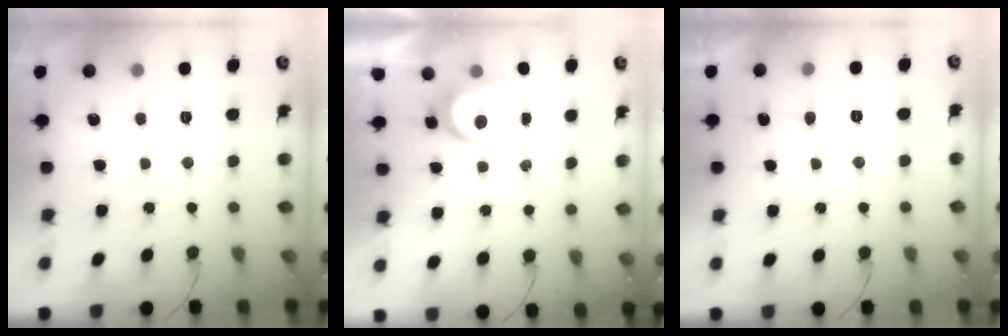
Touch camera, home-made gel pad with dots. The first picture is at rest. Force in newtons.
{"total": 4.8, "press": 4.8, "slide": 0.4}
{"total": 4.9, "press": 4.9, "slide": 0.5}